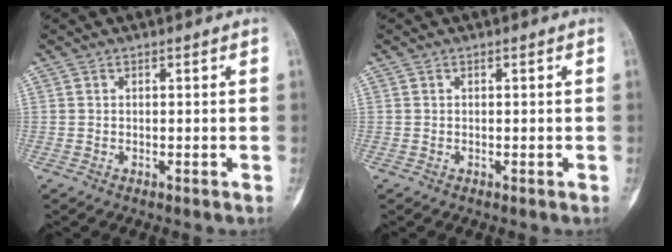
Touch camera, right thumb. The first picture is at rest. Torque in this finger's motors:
{"motor_torque": [0.48, 0.34, -0.03, -0.45, -0.01]}